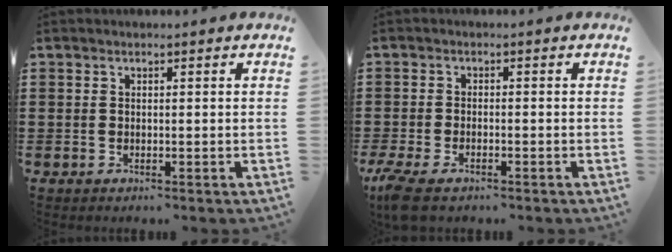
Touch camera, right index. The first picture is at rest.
{"total": 2.7, "force": [-2.2, 0.5, 1.4], "torque": [-0.047, -0.007, -0.050]}